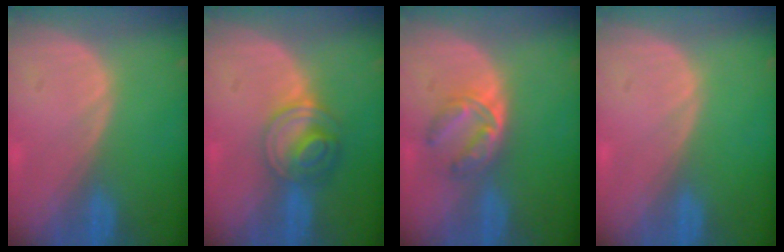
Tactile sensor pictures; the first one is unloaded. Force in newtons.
{"total": 6.3, "press": 5.5, "slide": 3.1}
{"total": 5.3, "press": 5.1, "slide": 1.3}
{"total": 0.0}